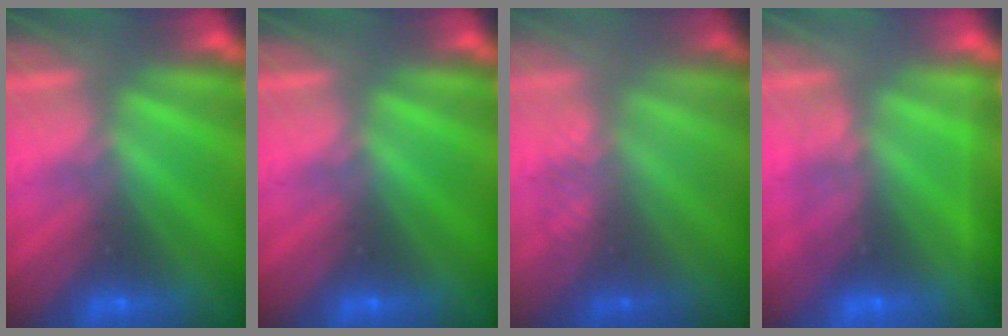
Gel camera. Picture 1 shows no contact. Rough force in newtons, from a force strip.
{"total": 0.0}
{"total": 2.9}
{"total": 2.2}